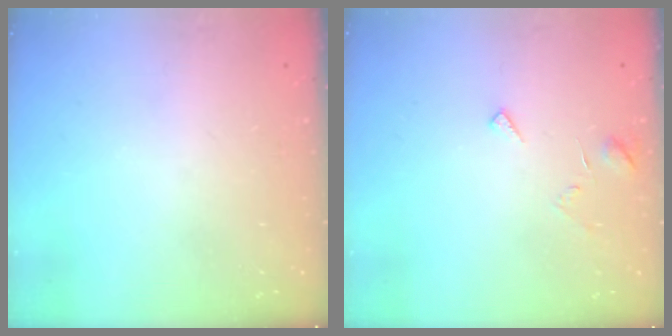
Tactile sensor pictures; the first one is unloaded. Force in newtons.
{"total": 4.5, "press": 4.5, "slide": 0.3}